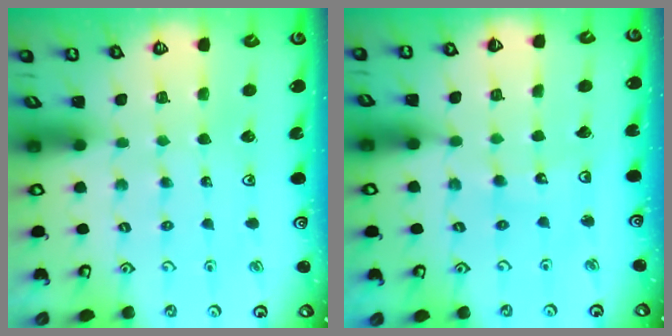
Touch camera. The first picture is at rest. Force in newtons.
{"total": 7.1, "press": 7.0, "slide": 0.8}